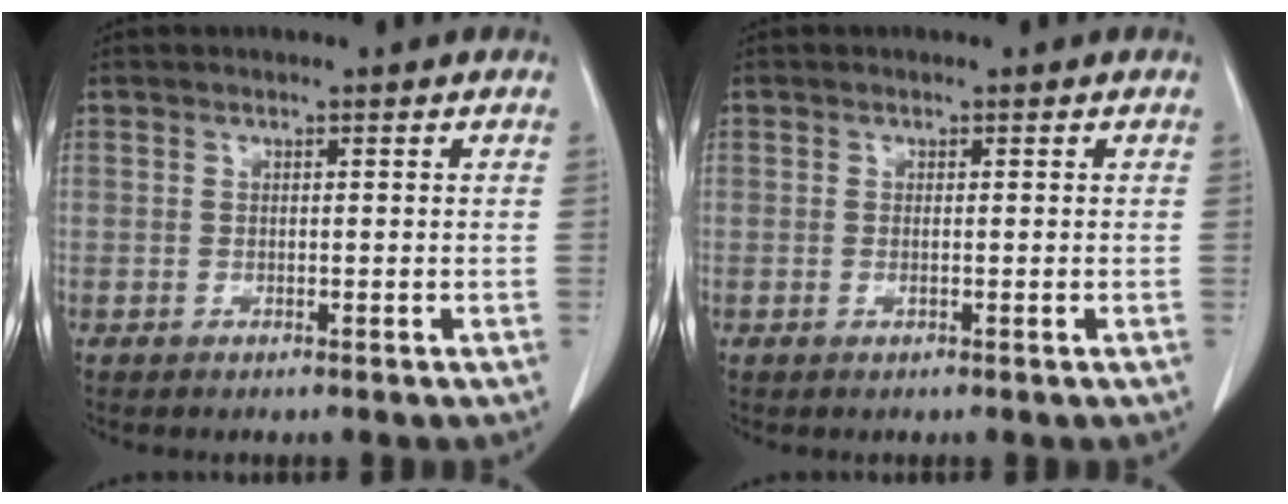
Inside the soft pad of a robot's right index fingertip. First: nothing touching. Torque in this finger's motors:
{"motor_torque": [0.03, -0.03, -0.02, -0.01]}